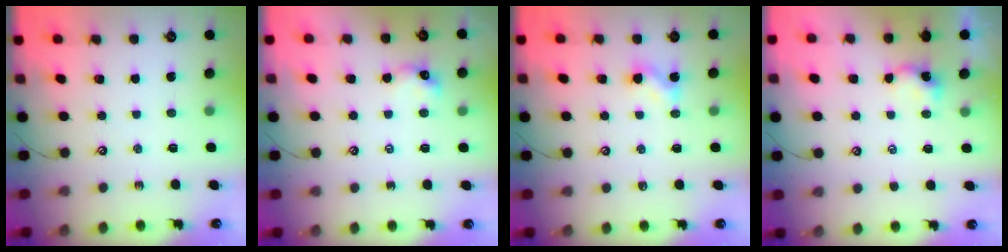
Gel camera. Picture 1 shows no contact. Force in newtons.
{"total": 2.9, "press": 2.9, "slide": 0.3}
{"total": 3.6, "press": 3.6, "slide": 0.5}
{"total": 0.0}